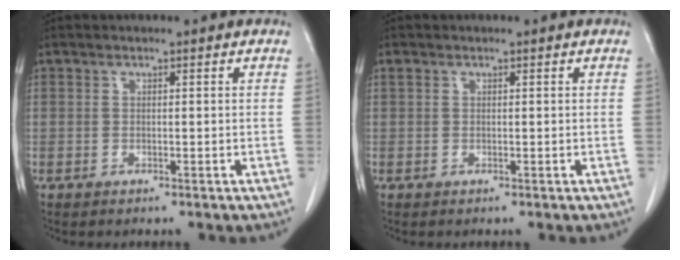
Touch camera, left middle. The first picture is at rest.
{"total": 0.0}